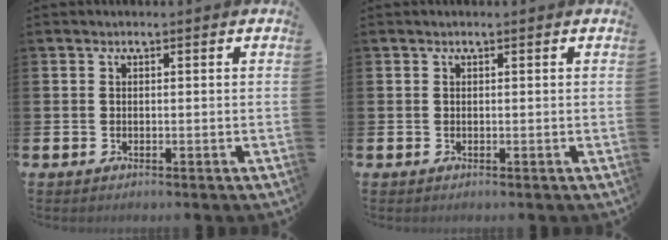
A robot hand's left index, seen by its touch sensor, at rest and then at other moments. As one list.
[{"total": 0.0}]